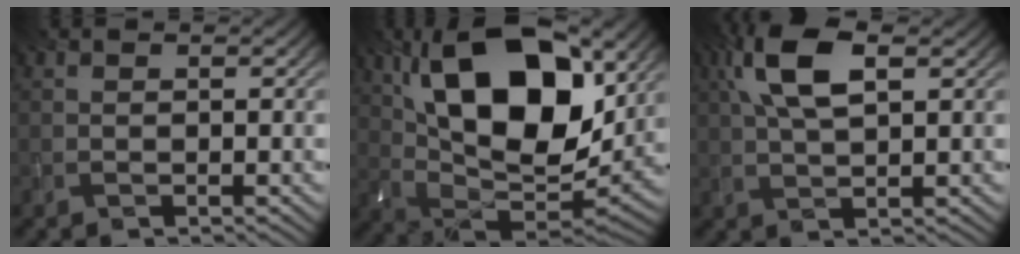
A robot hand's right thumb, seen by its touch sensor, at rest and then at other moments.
{"total": 19.6, "force": [7.7, 10.0, 15.0], "torque": [-0.280, 0.025, 0.125]}
{"total": 8.5, "force": [3.1, 3.5, 7.1], "torque": [-0.161, 0.019, 0.054]}